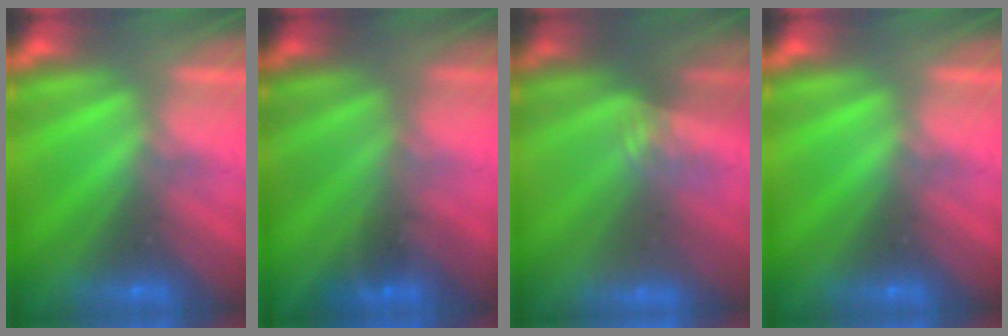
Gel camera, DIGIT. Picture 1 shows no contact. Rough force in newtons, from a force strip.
{"total": 1.3}
{"total": 3.0}
{"total": 0.0}